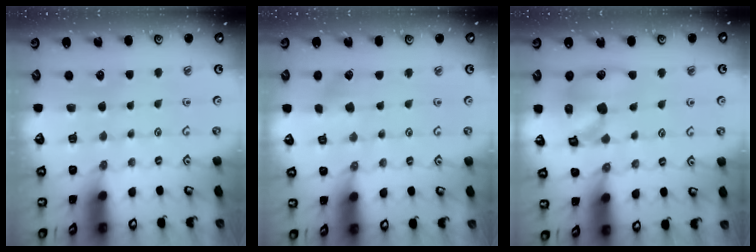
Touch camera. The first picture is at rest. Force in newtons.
{"total": 2.4, "press": 2.4, "slide": 0.3}
{"total": 16.8, "press": 16.6, "slide": 2.5}